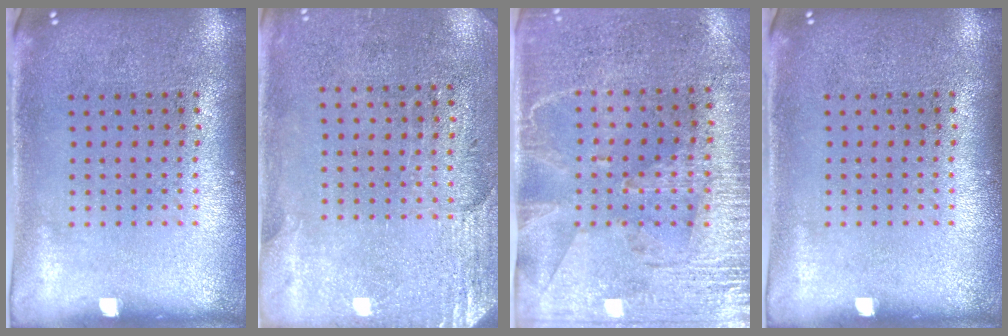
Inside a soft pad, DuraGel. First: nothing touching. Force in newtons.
{"total": 2.7, "press": 2.3, "slide": 1.4}
{"total": 2.9, "press": 2.6, "slide": 1.4}
{"total": 0.0}